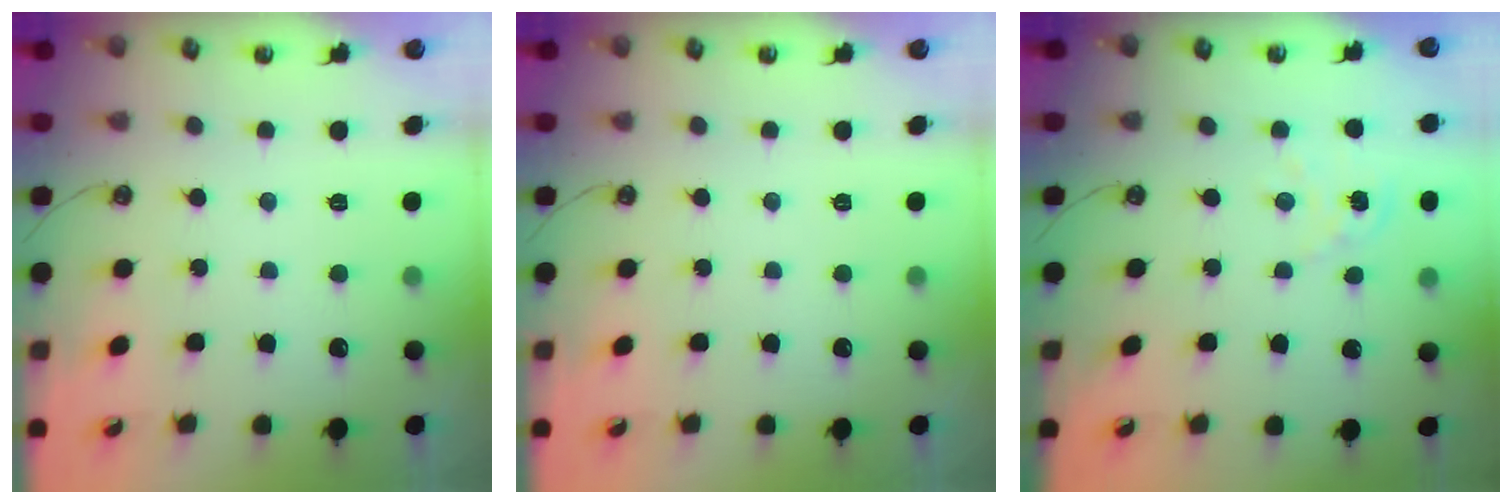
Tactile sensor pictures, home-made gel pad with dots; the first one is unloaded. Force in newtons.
{"total": 0.0}
{"total": 2.9, "press": 2.9, "slide": 0.3}